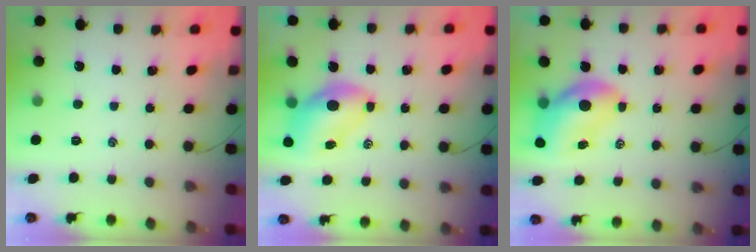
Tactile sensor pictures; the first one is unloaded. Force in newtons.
{"total": 7.5, "press": 7.3, "slide": 2.0}
{"total": 8.4, "press": 8.3, "slide": 1.3}